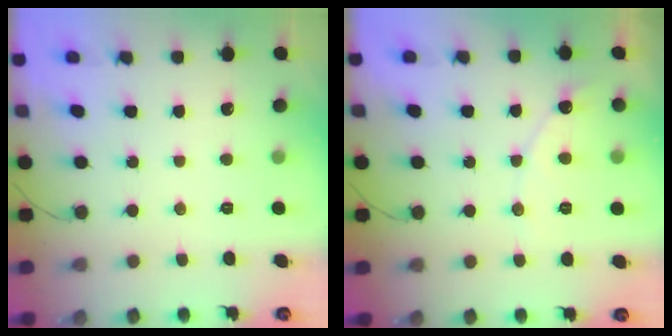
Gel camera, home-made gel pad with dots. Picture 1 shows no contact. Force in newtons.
{"total": 5.5, "press": 5.5, "slide": 0.3}